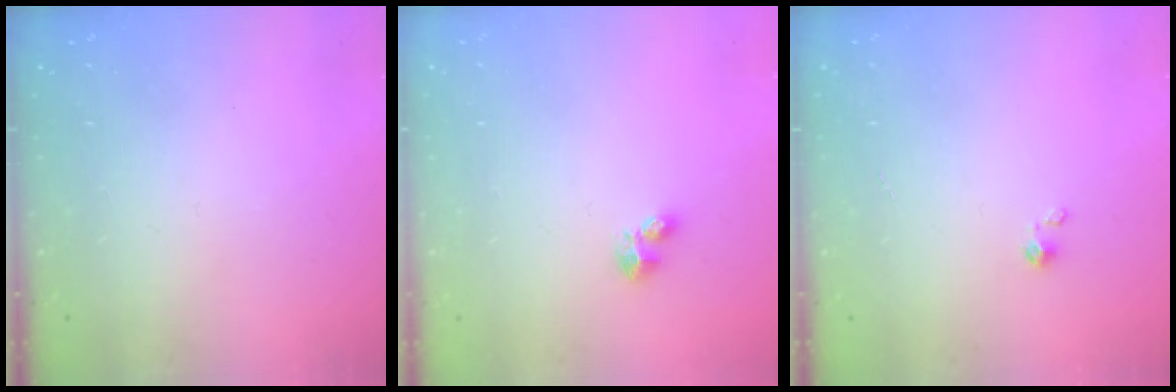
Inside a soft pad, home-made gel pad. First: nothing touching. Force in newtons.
{"total": 2.3, "press": 2.2, "slide": 0.5}
{"total": 0.0}